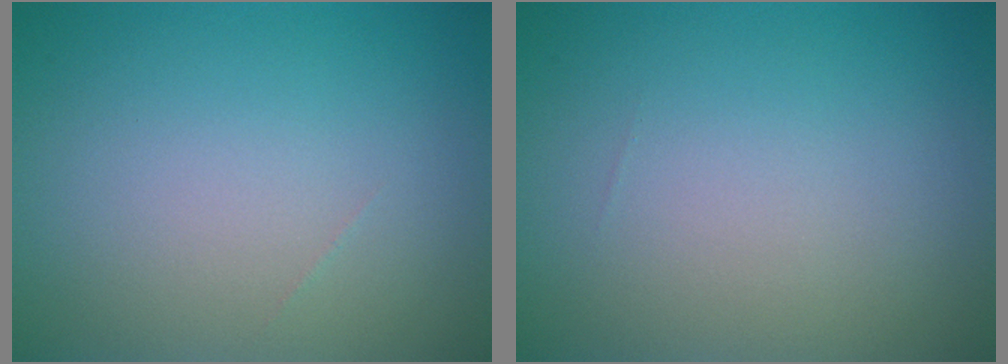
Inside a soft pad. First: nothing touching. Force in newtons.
{"total": 0.0}